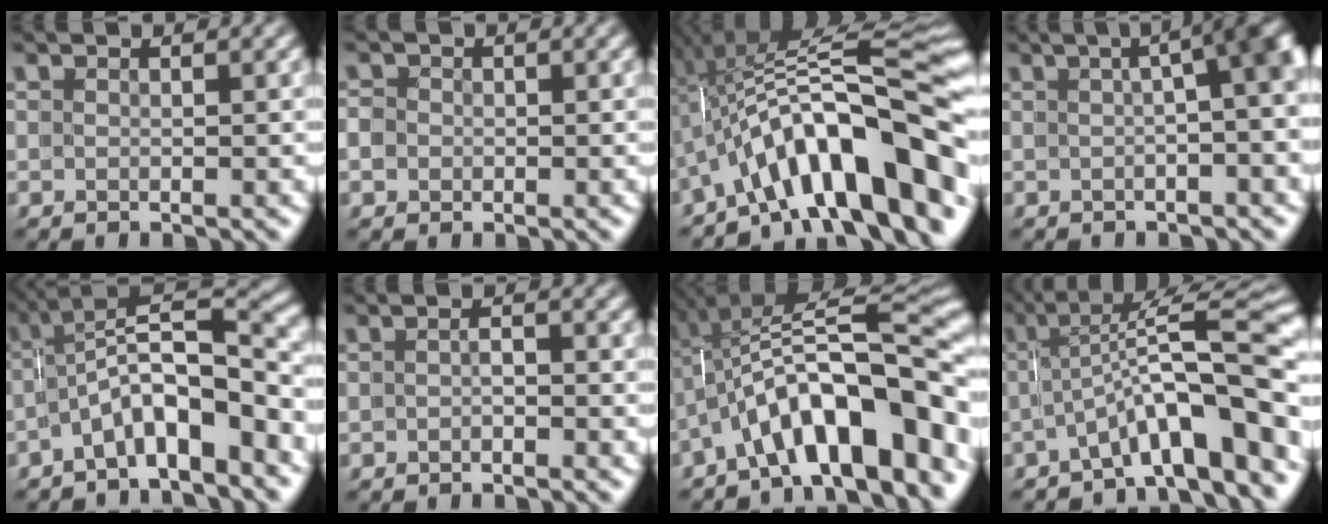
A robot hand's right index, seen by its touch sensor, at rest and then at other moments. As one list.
[{"total": 2.1, "force": [-0.7, 1.9, 0.5], "torque": [-0.018, -0.004, -0.016]}, {"total": 14.3, "force": [-1.4, 5.5, 13.2], "torque": [-0.200, 0.012, -0.015]}, {"total": 6.5, "force": [0.3, 1.5, 6.3], "torque": [-0.051, 0.024, 0.000]}, {"total": 8.2, "force": [-2.5, 3.8, 6.8], "torque": [-0.088, -0.003, -0.039]}, {"total": 1.0, "force": [-0.7, 0.4, 0.6], "torque": [-0.007, 0.002, -0.015]}, {"total": 10.0, "force": [-1.8, 3.8, 9.1], "torque": [-0.142, 0.004, -0.027]}, {"total": 9.3, "force": [-2.5, 2.4, 8.6], "torque": [-0.119, -0.004, -0.028]}]